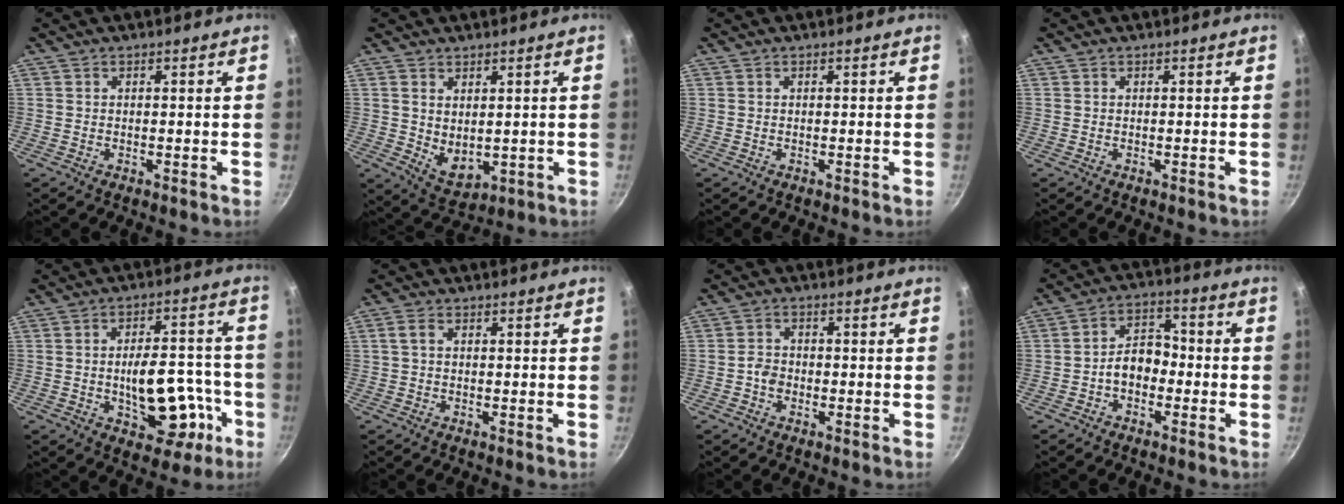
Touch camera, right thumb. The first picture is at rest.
{"total": 6.1, "force": [1.3, 4.0, 4.4], "torque": [-0.063, -0.025, 0.037]}
{"total": 0.0}
{"total": 0.0}
{"total": 15.4, "force": [-4.6, 8.4, 12.1], "torque": [-0.125, 0.040, -0.053]}
{"total": 1.8, "force": [0.3, 1.2, 1.4], "torque": [-0.029, 0.006, 0.005]}
{"total": 2.8, "force": [-1.0, 2.2, 1.2], "torque": [-0.013, 0.017, -0.022]}
{"total": 6.9, "force": [-2.1, 4.8, 4.5], "torque": [-0.044, 0.035, -0.045]}